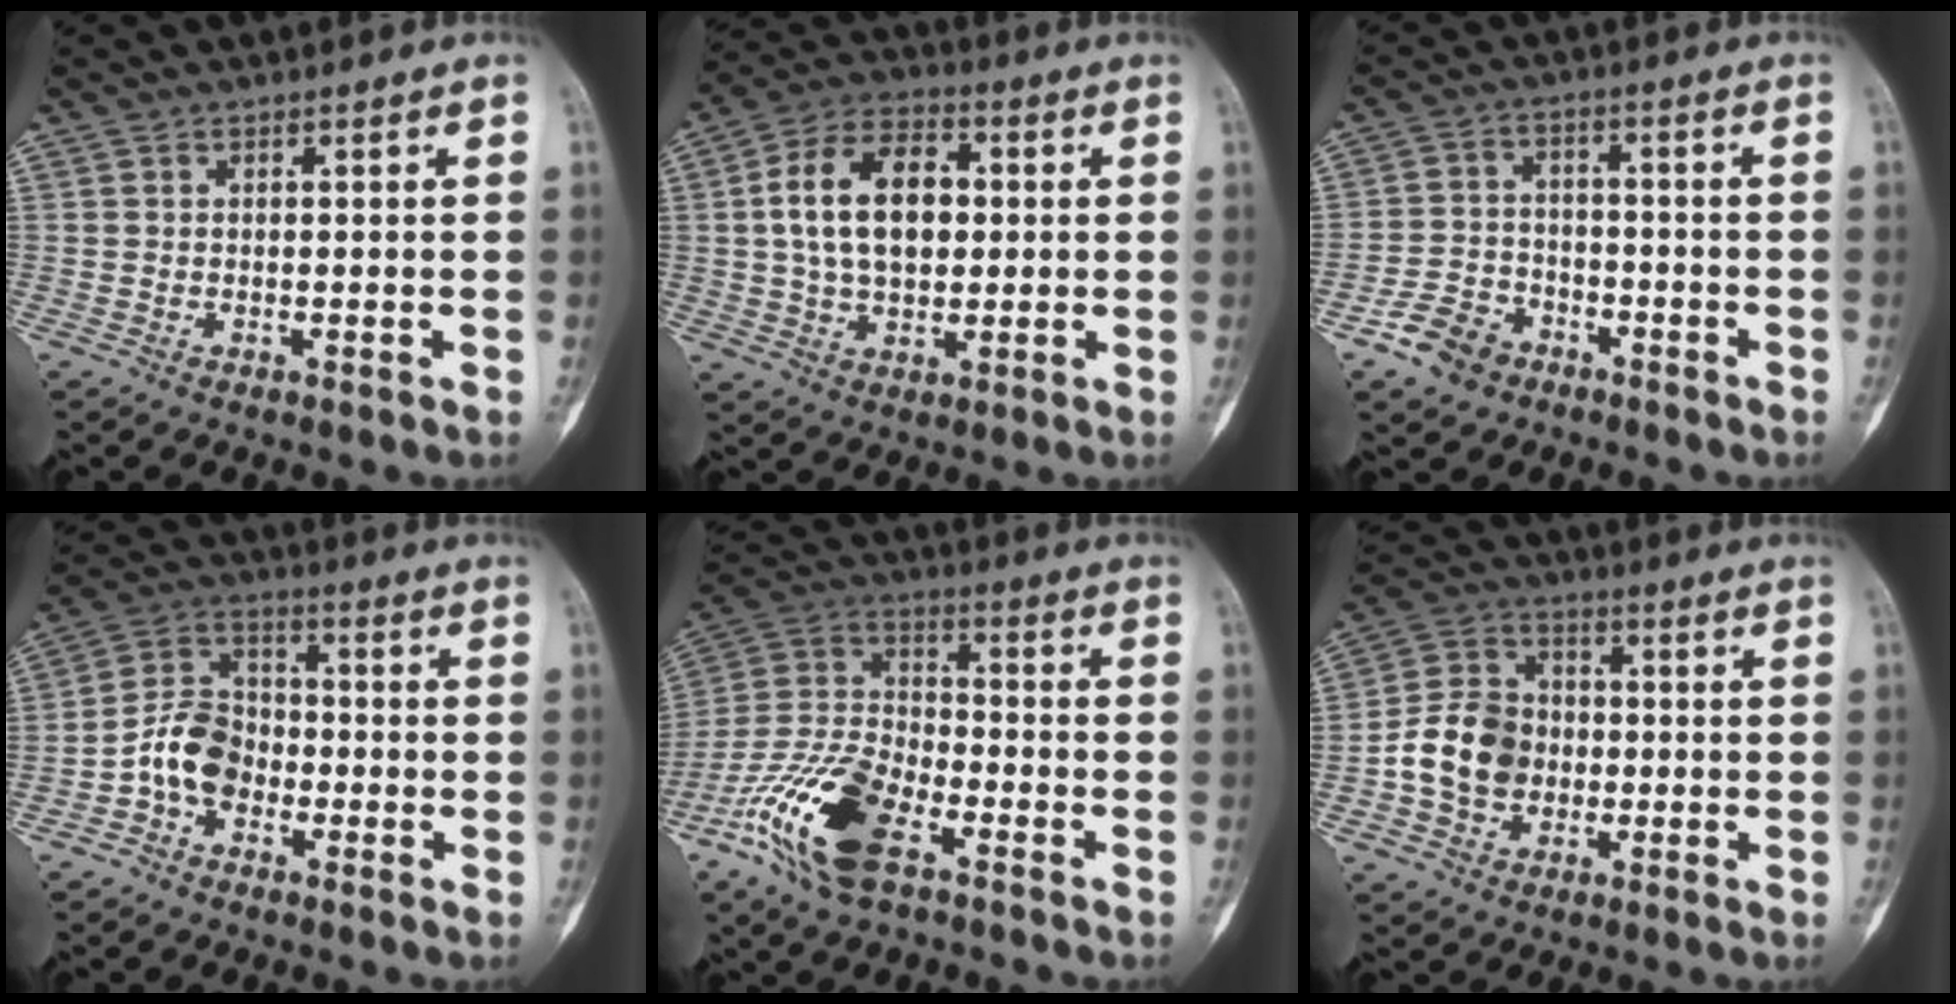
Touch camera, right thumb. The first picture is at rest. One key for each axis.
{"total": 14.7, "fx": 1.6, "fy": 9.3, "fz": 11.2, "tx": -0.175, "ty": 0.016, "tz": 0.022}
{"total": 7.4, "fx": -4.6, "fy": 5.2, "fz": 2.6, "tx": -0.029, "ty": 0.029, "tz": -0.084}
{"total": 8.6, "fx": -3.2, "fy": 6.2, "fz": 5.0, "tx": -0.079, "ty": 0.037, "tz": -0.072}
{"total": 16.9, "fx": -8.8, "fy": 7.6, "fz": 12.2, "tx": -0.255, "ty": 0.035, "tz": -0.176}
{"total": 11.1, "fx": -2.0, "fy": 9.0, "fz": 6.2, "tx": -0.096, "ty": 0.030, "tz": -0.044}